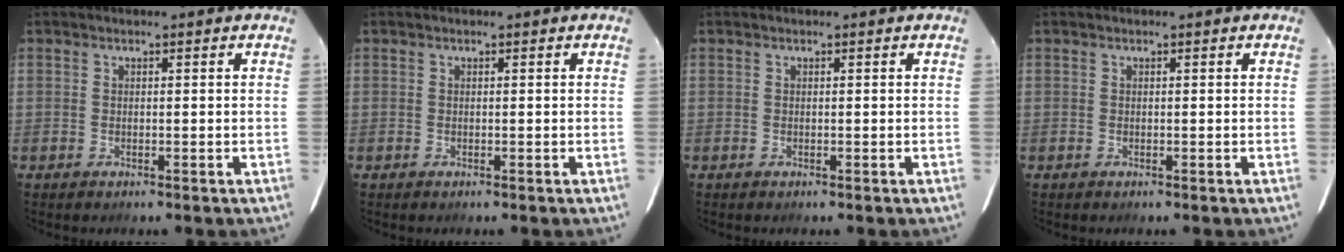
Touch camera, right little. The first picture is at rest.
{"total": 0.0}
{"total": 0.0}
{"total": 0.0}